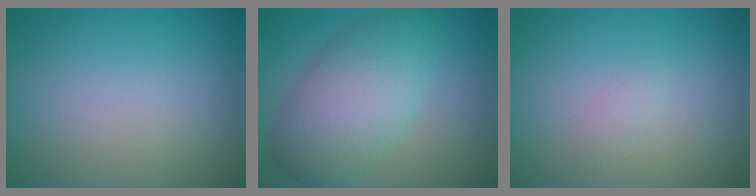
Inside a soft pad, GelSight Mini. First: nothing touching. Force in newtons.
{"total": 7.1, "press": 7.1, "slide": 0.2}
{"total": 0.7, "press": 0.7, "slide": 0.1}